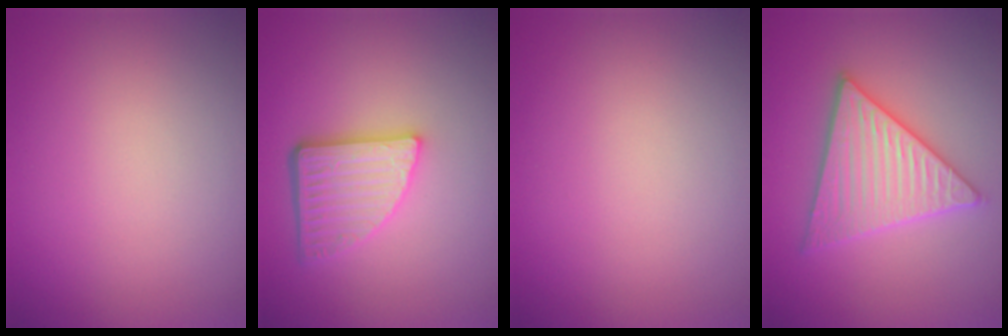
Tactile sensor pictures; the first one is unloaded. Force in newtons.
{"total": 4.6, "press": 3.5, "slide": 3.0}
{"total": 0.0}
{"total": 5.6, "press": 5.6, "slide": 0.7}